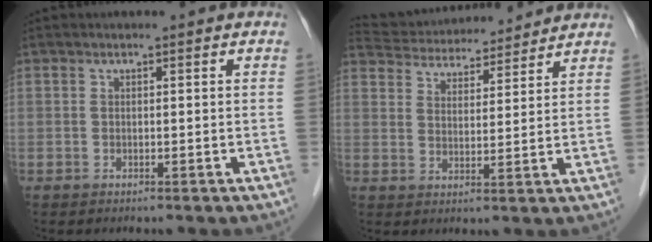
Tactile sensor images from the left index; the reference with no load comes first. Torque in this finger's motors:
{"motor_torque": [-0.82, -1.04, 0.02, 0.00]}